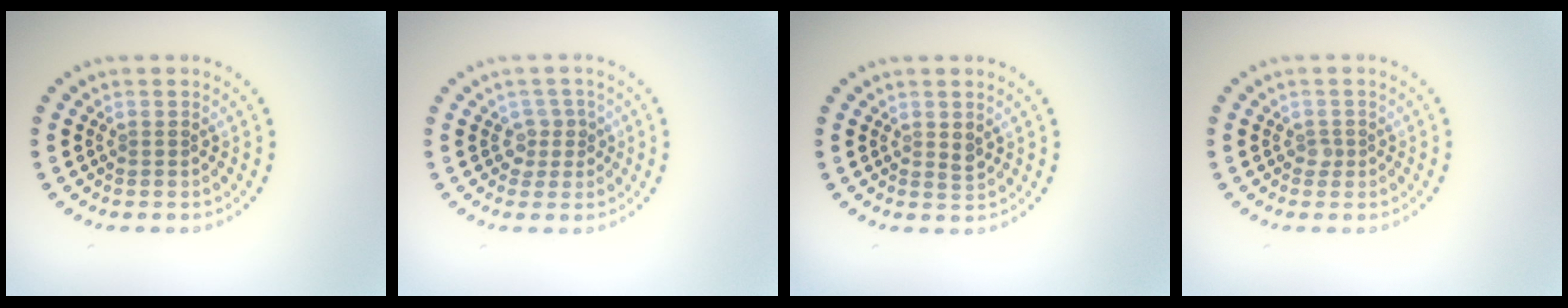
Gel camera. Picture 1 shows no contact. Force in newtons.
{"total": 1.7, "press": 1.4, "slide": 1.1}
{"total": 1.0, "press": 1.0, "slide": 0.3}
{"total": 0.8, "press": 0.5, "slide": 0.6}